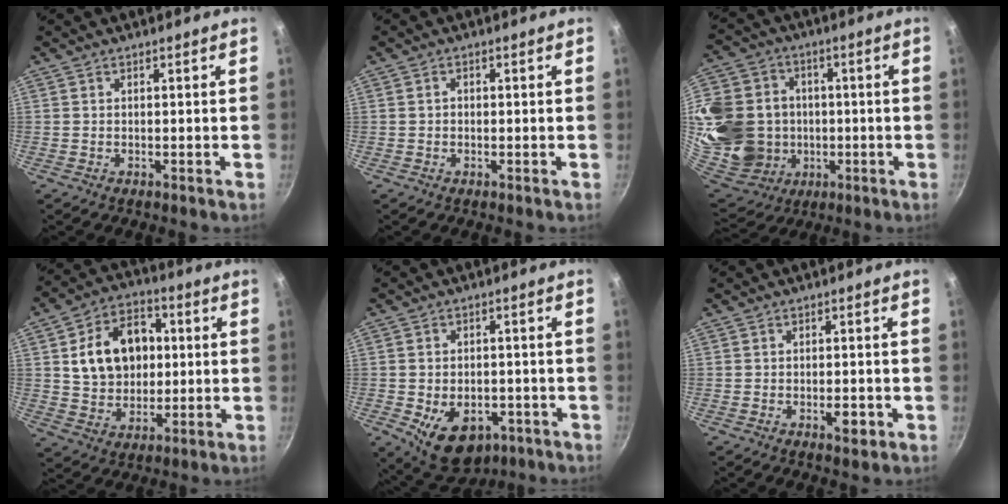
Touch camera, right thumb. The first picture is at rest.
{"total": 0.9, "force": [-0.1, 0.8, 0.5], "torque": [-0.007, 0.005, -0.003]}
{"total": 25.9, "force": [-0.2, 22.6, 12.6], "torque": [-0.291, 0.027, 0.018]}
{"total": 15.7, "force": [2.3, 11.9, 10.0], "torque": [-0.130, 0.015, 0.038]}
{"total": 11.5, "force": [-4.3, 7.5, 7.5], "torque": [-0.087, 0.003, -0.048]}
{"total": 3.0, "force": [-1.1, 1.2, 2.4], "torque": [-0.031, 0.006, -0.015]}